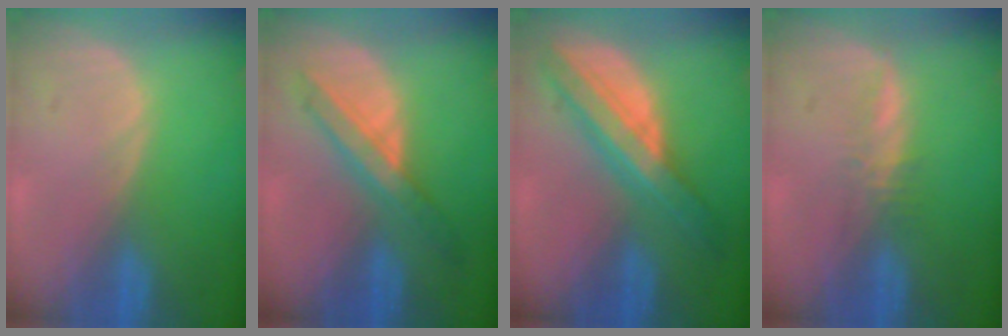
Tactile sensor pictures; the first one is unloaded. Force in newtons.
{"total": 6.1, "press": 6.0, "slide": 1.0}
{"total": 8.5, "press": 8.5, "slide": 0.5}
{"total": 2.0, "press": 1.8, "slide": 0.6}